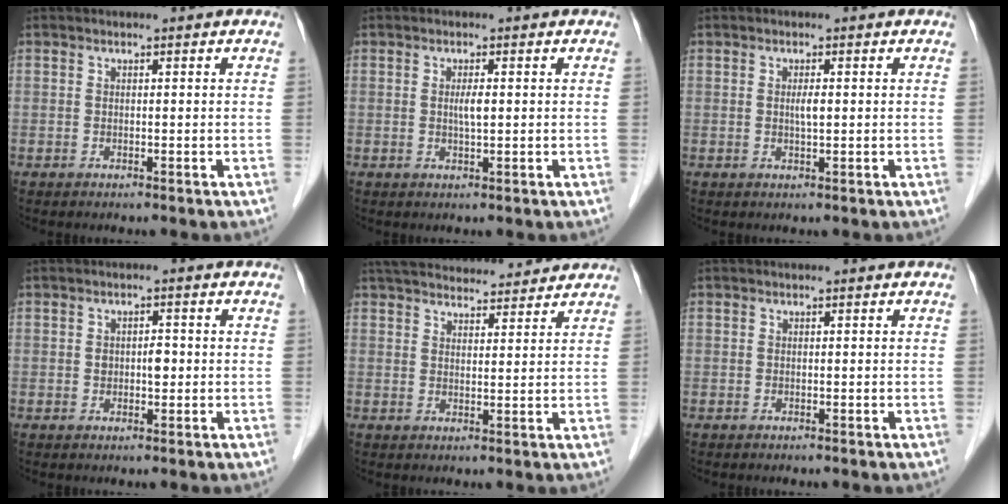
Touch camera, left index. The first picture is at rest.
{"total": 1.9, "force": [0.2, 0.3, 1.9], "torque": [-0.036, 0.000, 0.003]}
{"total": 1.4, "force": [0.1, 0.2, 1.4], "torque": [-0.026, 0.000, 0.002]}
{"total": 2.3, "force": [-0.1, 1.3, 1.8], "torque": [-0.028, 0.004, 0.001]}
{"total": 15.6, "force": [14.6, 3.0, 4.8], "torque": [-0.078, 0.041, 0.215]}
{"total": 0.0}